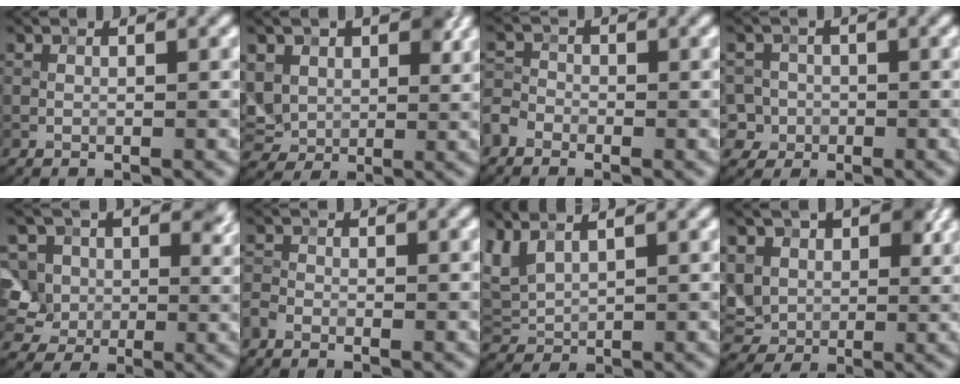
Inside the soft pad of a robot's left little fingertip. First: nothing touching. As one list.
[{"total": 7.4, "force": [2.5, 5.8, 3.8], "torque": [-0.101, 0.011, 0.038]}, {"total": 2.2, "force": [-1.6, 1.5, 0.6], "torque": [-0.014, 0.003, -0.044]}, {"total": 3.9, "force": [-1.1, 3.6, 0.7], "torque": [0.012, 0.011, -0.036]}, {"total": 10.9, "force": [4.1, 8.3, 5.6], "torque": [-0.110, 0.020, 0.047]}, {"total": 1.2, "force": [-1.0, 0.6, 0.4], "torque": [-0.009, 0.001, -0.027]}, {"total": 3.4, "force": [2.3, 1.5, 2.0], "torque": [-0.059, 0.010, 0.051]}, {"total": 8.3, "force": [2.7, 6.4, 4.4], "torque": [-0.108, 0.013, 0.038]}]